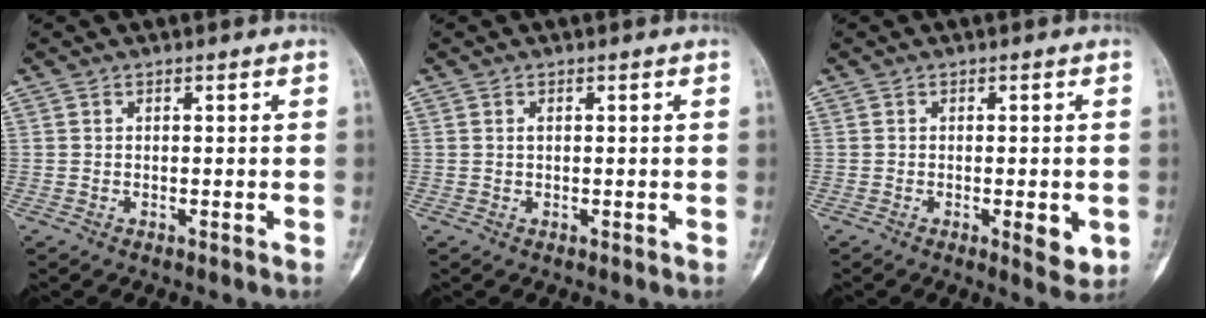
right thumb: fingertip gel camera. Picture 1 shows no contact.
{"total": 0.6, "force": [0.2, 0.4, 0.5], "torque": [-0.010, 0.002, 0.004]}
{"total": 4.6, "force": [-1.1, 1.6, 4.2], "torque": [-0.045, -0.007, -0.011]}